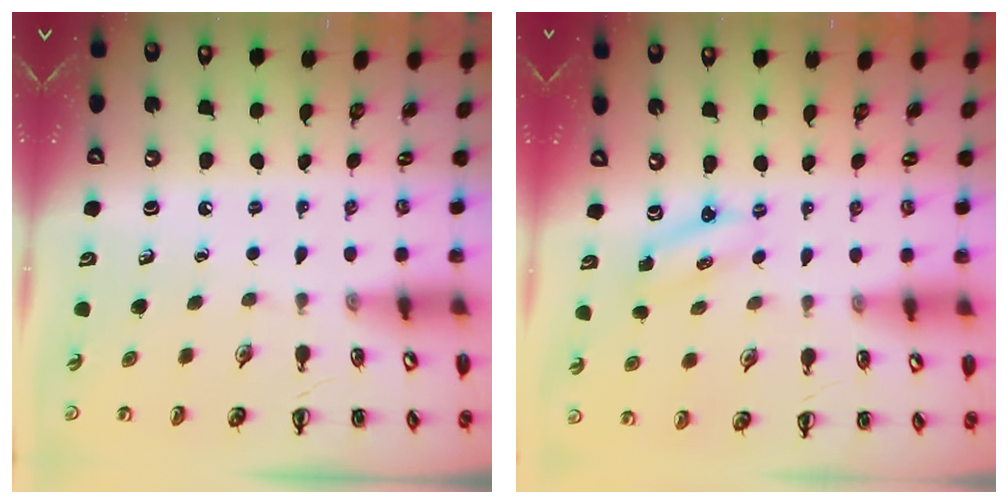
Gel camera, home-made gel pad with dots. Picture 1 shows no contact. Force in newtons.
{"total": 2.1, "press": 2.1, "slide": 0.6}